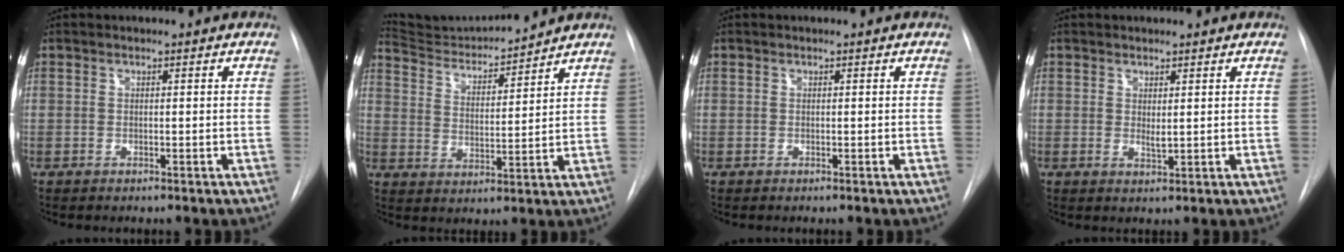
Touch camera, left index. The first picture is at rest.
{"total": 9.8, "force": [9.7, -0.5, 1.3], "torque": [-0.033, 0.002, 0.175]}
{"total": 0.0}
{"total": 1.4, "force": [0.3, 0.4, 1.3], "torque": [-0.025, -0.010, 0.008]}